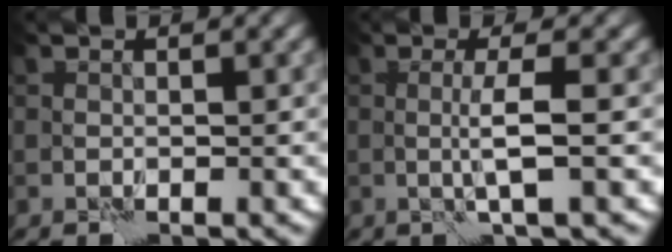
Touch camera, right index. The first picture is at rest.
{"total": 2.6, "force": [0.3, 0.0, 2.6], "torque": [-0.047, -0.006, 0.003]}